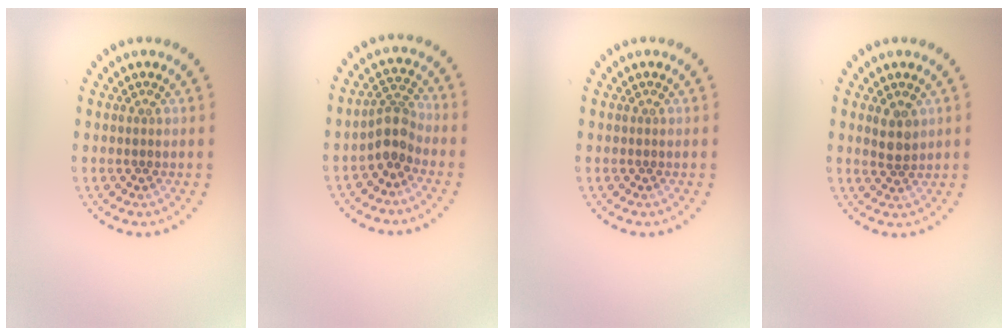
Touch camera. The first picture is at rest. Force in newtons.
{"total": 2.7, "press": 2.1, "slide": 1.7}
{"total": 0.0}
{"total": 2.0, "press": 1.8, "slide": 0.8}